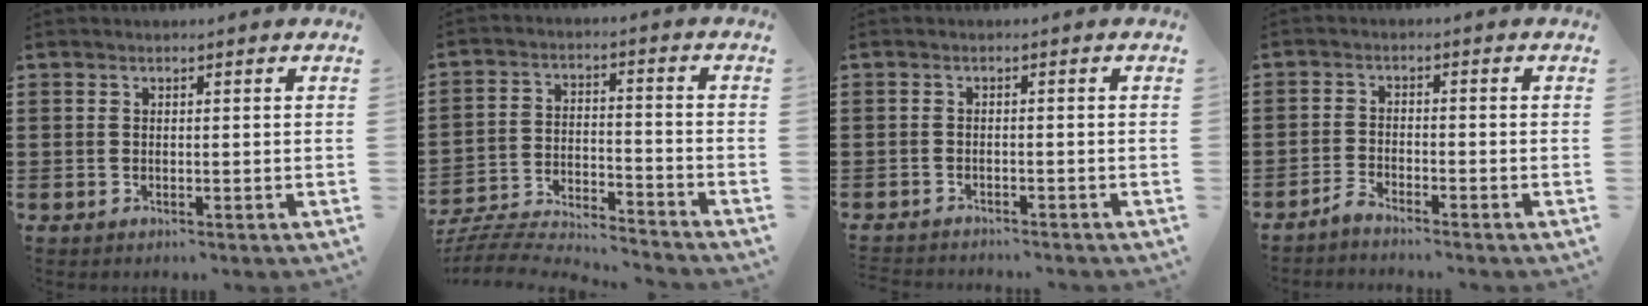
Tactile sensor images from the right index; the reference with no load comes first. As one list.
[{"total": 6.2, "force": [-6.1, 0.1, 1.1], "torque": [-0.036, -0.004, -0.127]}, {"total": 1.3, "force": [-1.3, 0.0, 0.0], "torque": [-0.003, 0.001, -0.029]}, {"total": 2.2, "force": [-2.2, -0.1, 0.3], "torque": [-0.017, 0.001, -0.046]}]